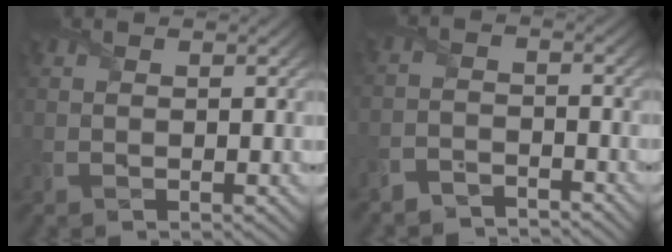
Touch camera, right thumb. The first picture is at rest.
{"total": 3.7, "force": [-3.7, 0.5, 0.3], "torque": [-0.004, -0.001, -0.081]}